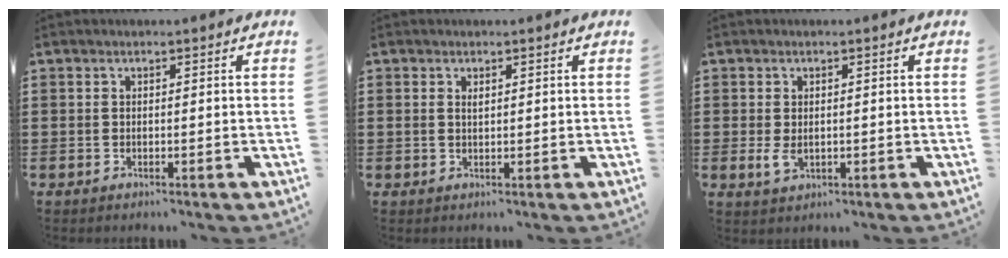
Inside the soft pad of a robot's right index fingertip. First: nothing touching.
{"total": 0.7, "force": [0.4, 0.4, 0.5], "torque": [-0.011, 0.002, 0.008]}
{"total": 2.0, "force": [-0.2, 1.2, 1.7], "torque": [-0.041, -0.003, -0.004]}